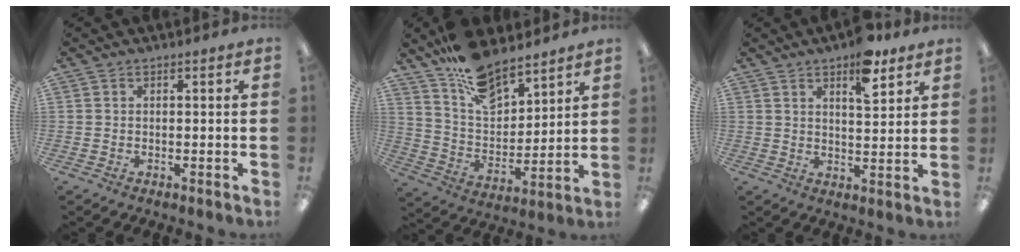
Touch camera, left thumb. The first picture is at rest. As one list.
[{"total": 13.7, "force": [11.1, 5.9, 5.5], "torque": [-0.114, -0.072, 0.208]}, {"total": 9.4, "force": [6.5, 3.7, 5.7], "torque": [-0.073, -0.035, 0.107]}]